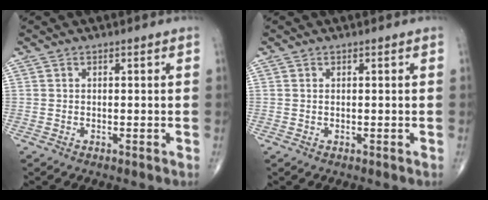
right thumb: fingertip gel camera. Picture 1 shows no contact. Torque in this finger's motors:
{"motor_torque": [-0.14, 0.00, -0.26, -0.19, 0.05]}